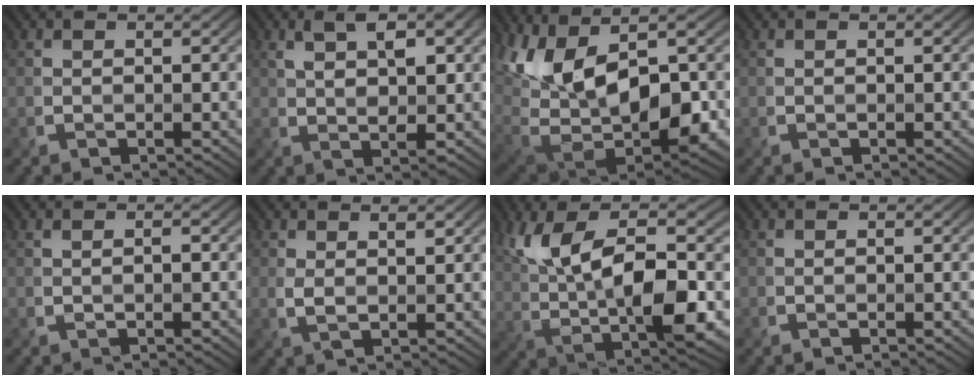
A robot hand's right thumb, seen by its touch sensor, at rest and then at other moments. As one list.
[{"total": 5.9, "force": [2.0, 2.5, 4.9], "torque": [-0.088, -0.001, 0.032]}, {"total": 15.2, "force": [2.4, 8.4, 12.5], "torque": [-0.263, -0.009, 0.041]}, {"total": 0.0}, {"total": 1.0, "force": [0.0, 0.3, 1.0], "torque": [-0.016, 0.001, 0.003]}, {"total": 2.0, "force": [1.1, 0.5, 1.6], "torque": [-0.036, -0.004, 0.021]}, {"total": 13.5, "force": [2.9, 5.0, 12.1], "torque": [-0.222, 0.001, 0.051]}, {"total": 0.0}]